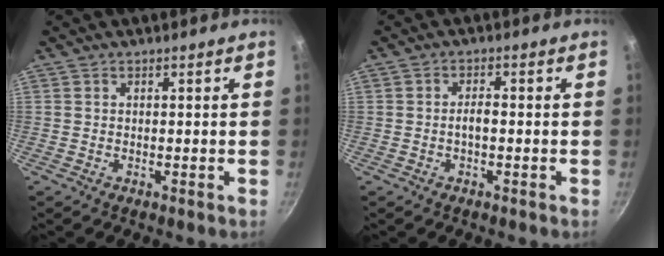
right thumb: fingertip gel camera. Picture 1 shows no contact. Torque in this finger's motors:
{"motor_torque": [0.21, 0.74, 0.44, 0.45, -0.01]}